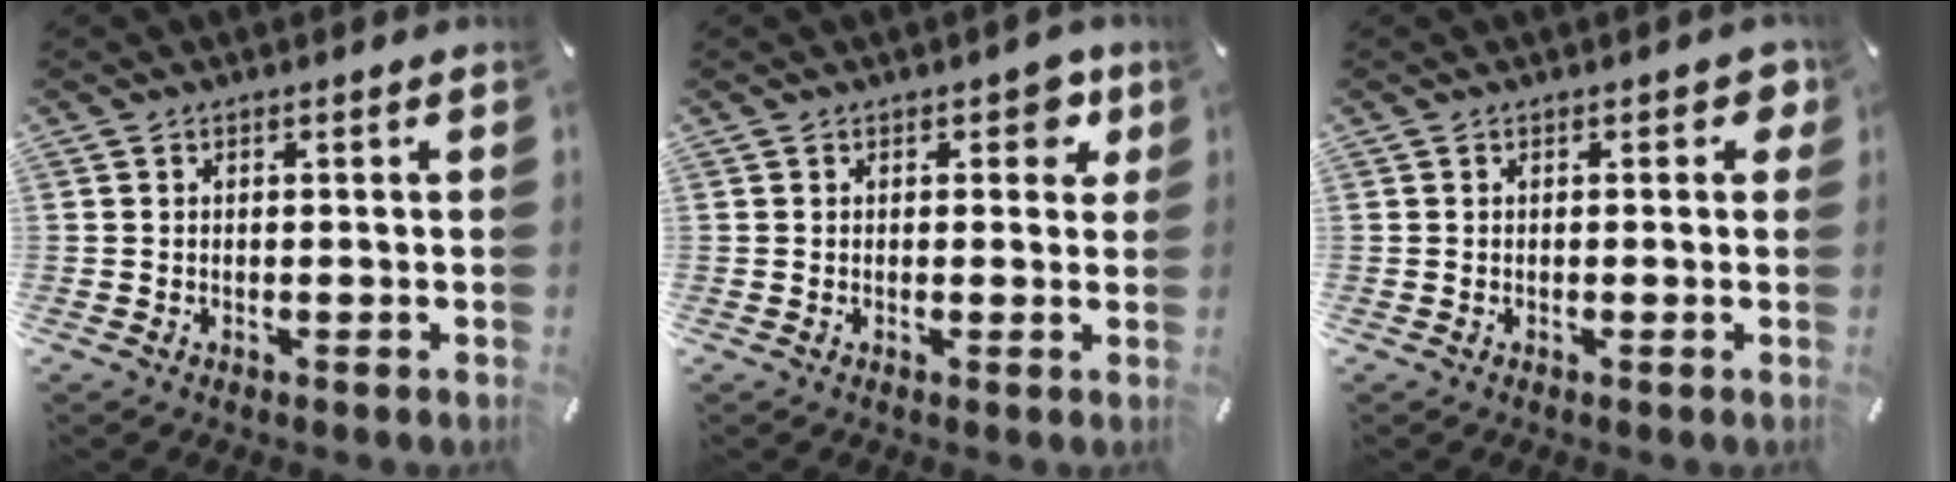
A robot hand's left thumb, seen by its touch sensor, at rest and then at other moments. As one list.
[{"total": 4.5, "force": [2.0, 2.8, 3.0], "torque": [-0.017, -0.005, 0.024]}, {"total": 2.0, "force": [0.4, 1.3, 1.4], "torque": [-0.012, 0.001, 0.002]}]